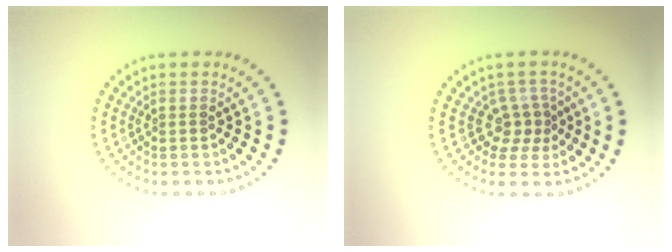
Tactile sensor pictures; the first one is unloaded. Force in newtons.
{"total": 2.6, "press": 1.8, "slide": 1.8}